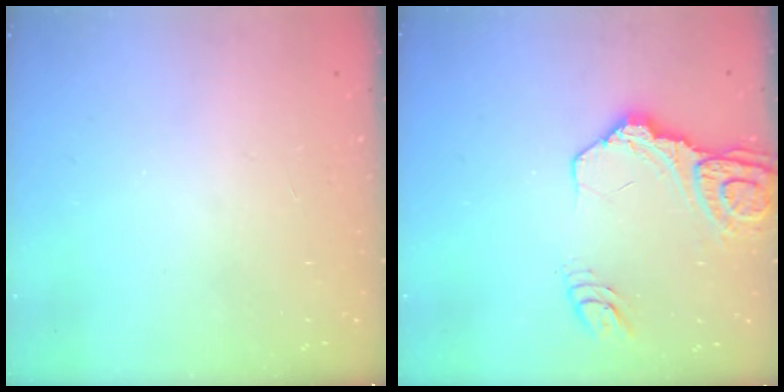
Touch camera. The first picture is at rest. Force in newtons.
{"total": 14.3, "press": 14.2, "slide": 1.7}